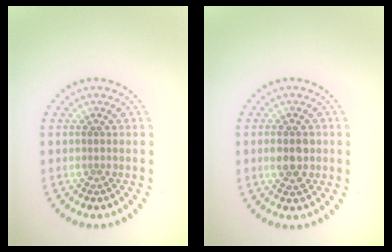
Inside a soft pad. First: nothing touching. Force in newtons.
{"total": 2.6, "press": 2.6, "slide": 0.1}